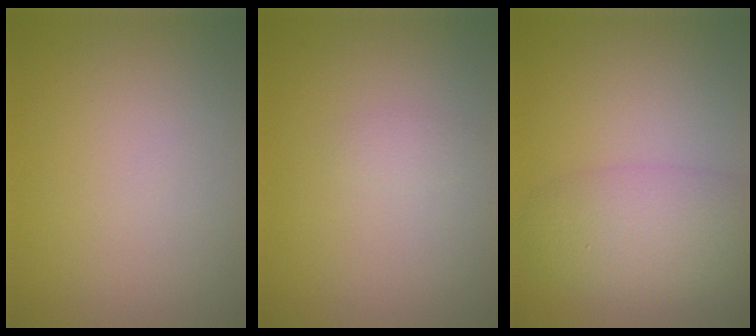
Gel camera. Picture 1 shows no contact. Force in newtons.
{"total": 0.8, "press": 0.8, "slide": 0.0}
{"total": 4.8, "press": 4.8, "slide": 0.3}